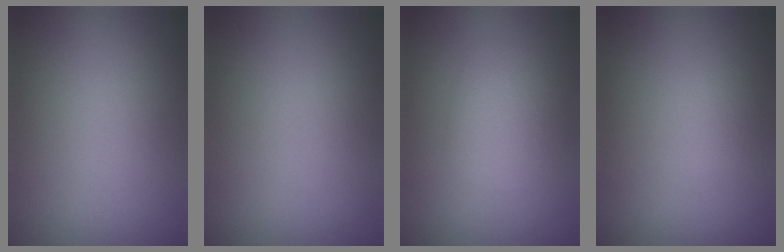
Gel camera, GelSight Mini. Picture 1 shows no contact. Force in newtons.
{"total": 0.0}
{"total": 2.4, "press": 2.4, "slide": 0.2}
{"total": 1.1, "press": 1.1, "slide": 0.1}